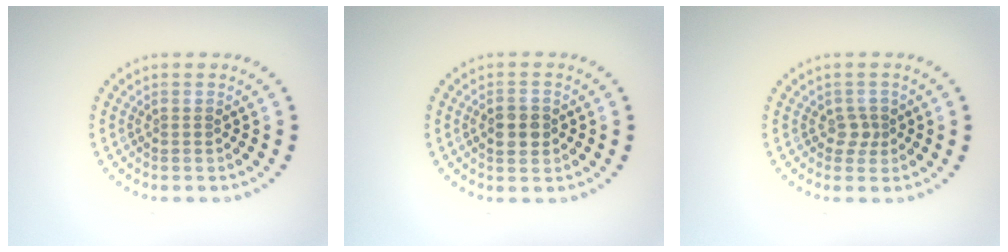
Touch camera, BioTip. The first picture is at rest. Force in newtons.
{"total": 2.8, "press": 2.8, "slide": 0.3}
{"total": 1.4, "press": 1.1, "slide": 0.8}